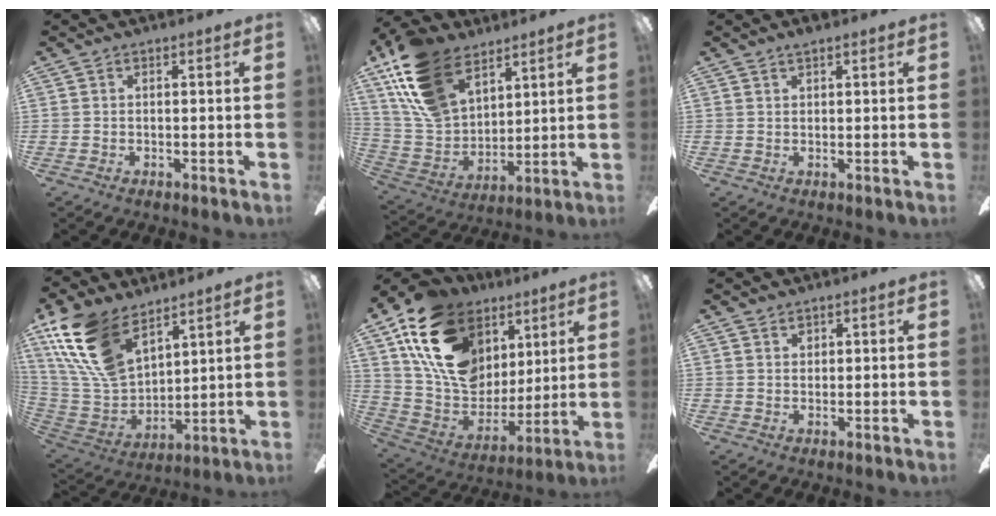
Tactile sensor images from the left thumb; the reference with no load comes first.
{"total": 18.6, "force": [12.1, 10.9, 9.0], "torque": [-0.214, -0.049, 0.230]}
{"total": 1.4, "force": [1.2, 0.3, 0.6], "torque": [-0.013, 0.000, 0.023]}
{"total": 20.2, "force": [12.2, 10.8, 11.9], "torque": [-0.301, -0.056, 0.226]}
{"total": 21.9, "force": [10.6, 15.4, 11.3], "torque": [-0.206, -0.039, 0.203]}
{"total": 1.4, "force": [1.0, 0.9, 0.2], "torque": [0.004, -0.003, 0.018]}